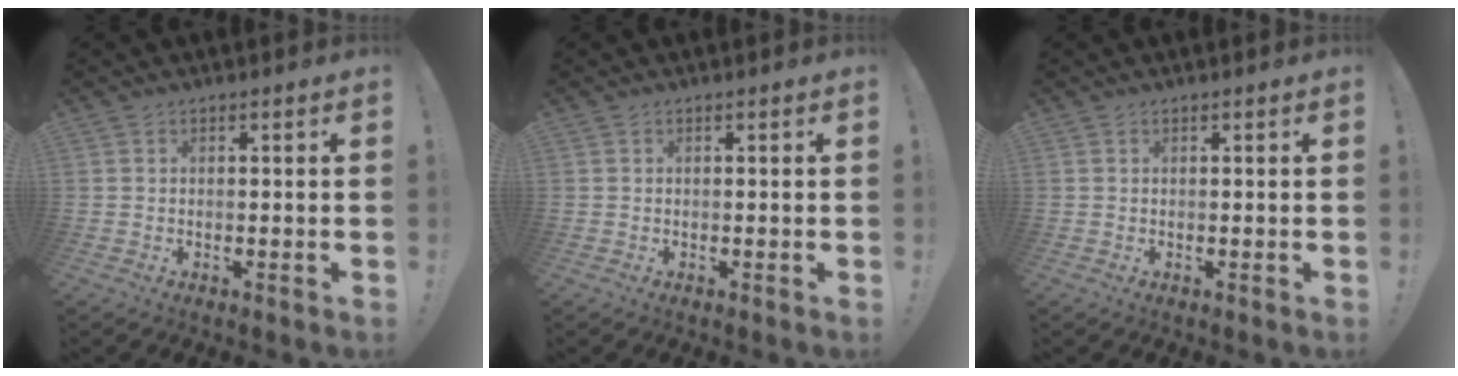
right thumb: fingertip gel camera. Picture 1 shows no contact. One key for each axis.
{"total": 0.0}
{"total": 0.0}